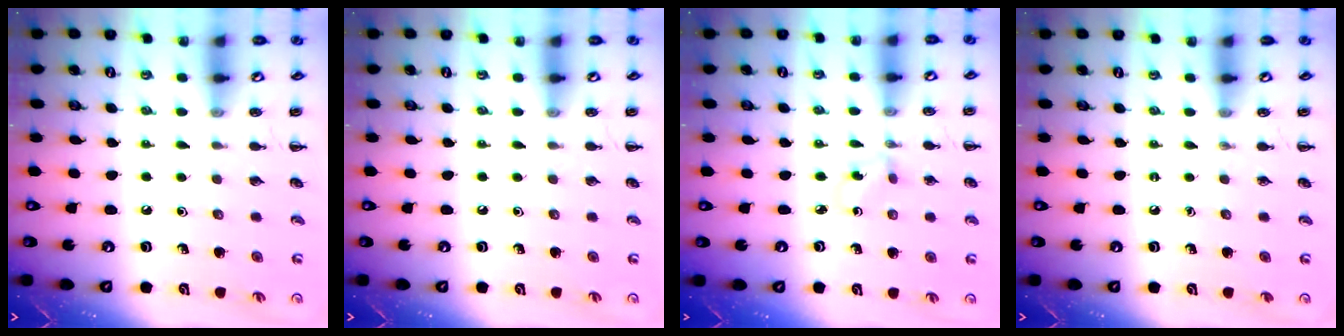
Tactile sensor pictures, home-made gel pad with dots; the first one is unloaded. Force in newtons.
{"total": 0.0}
{"total": 2.1, "press": 1.9, "slide": 0.9}
{"total": 0.0}